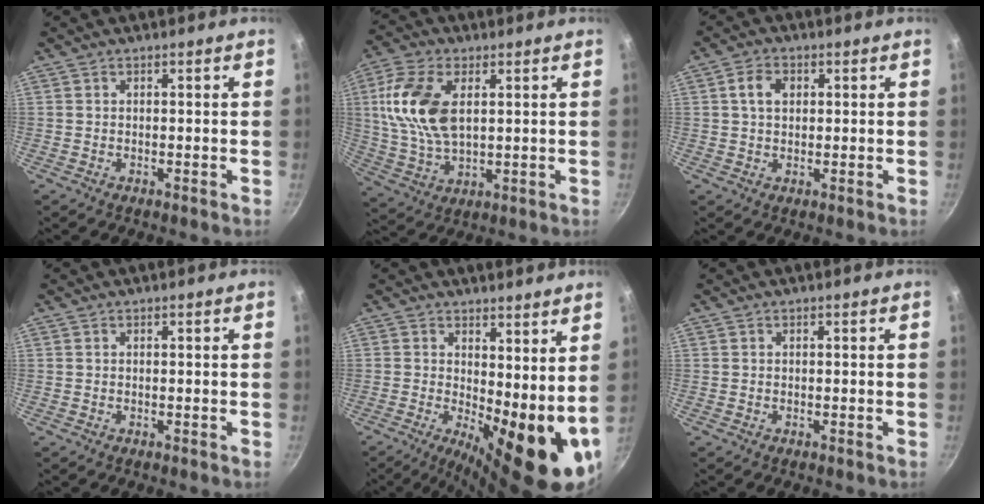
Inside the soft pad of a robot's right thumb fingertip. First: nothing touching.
{"total": 14.1, "force": [3.1, 7.9, 11.2], "torque": [-0.220, -0.006, 0.062]}
{"total": 4.4, "force": [1.1, 3.1, 2.9], "torque": [-0.041, 0.006, 0.015]}
{"total": 0.0}
{"total": 14.8, "force": [1.3, 5.8, 13.6], "torque": [-0.154, -0.023, 0.030]}
{"total": 0.0}